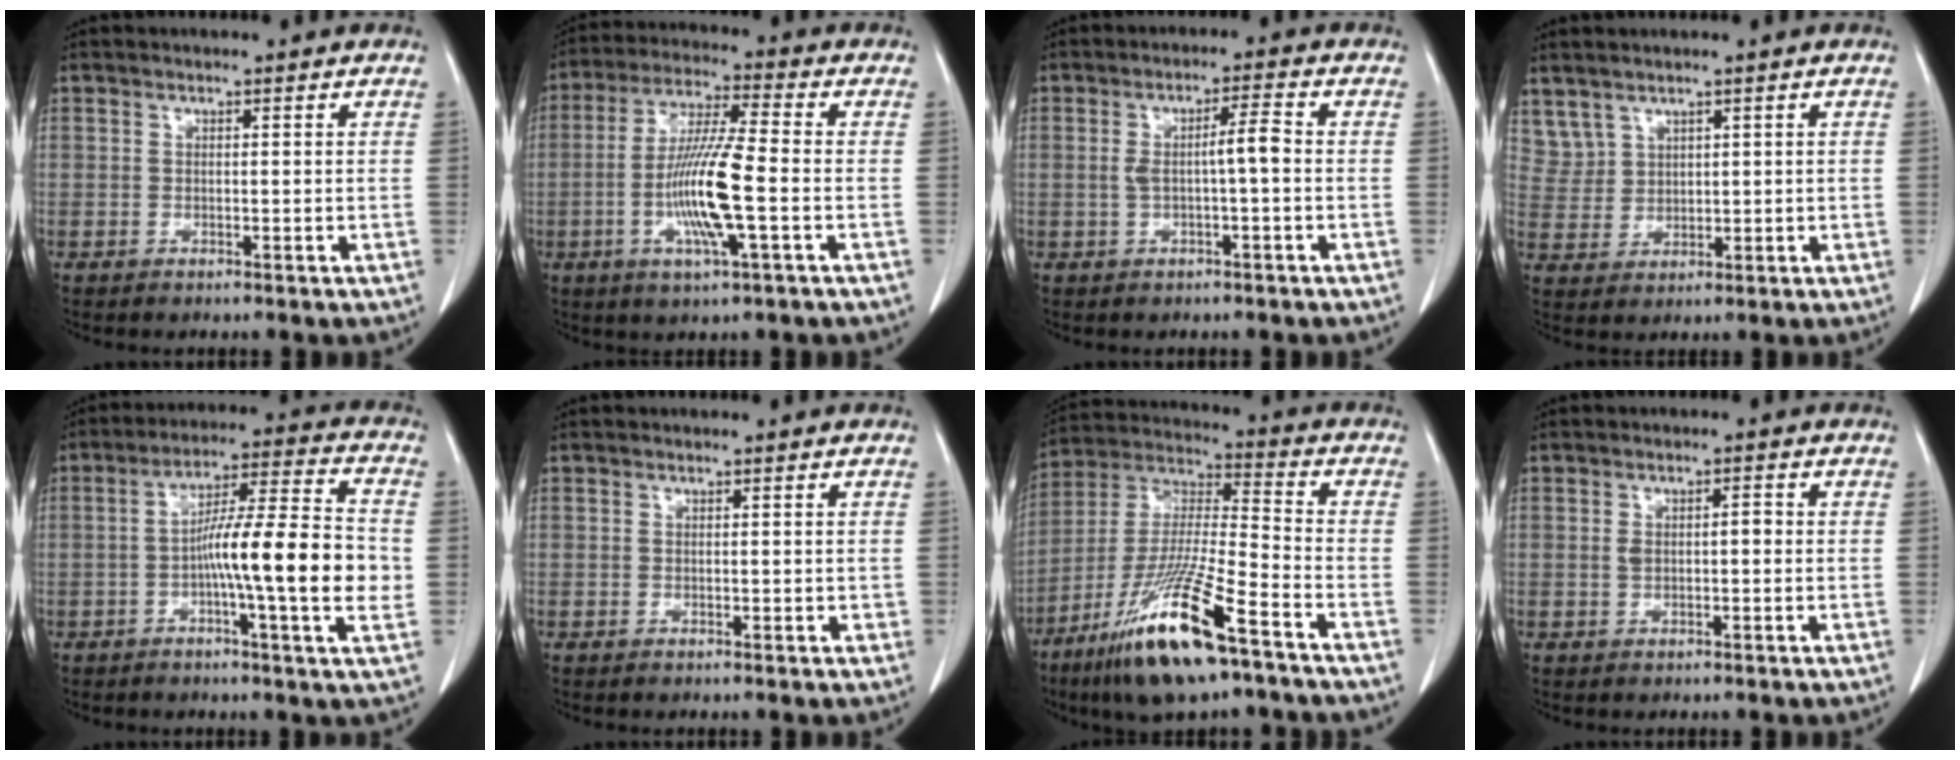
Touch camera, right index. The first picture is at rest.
{"total": 12.3, "force": [-2.8, 0.6, 12.0], "torque": [-0.235, -0.009, -0.058]}
{"total": 4.3, "force": [-0.2, 0.3, 4.3], "torque": [-0.076, 0.010, -0.003]}
{"total": 4.5, "force": [3.4, 2.9, 0.2], "torque": [-0.002, 0.004, 0.080]}
{"total": 15.1, "force": [-2.2, 0.3, 14.9], "torque": [-0.237, 0.005, -0.044]}
{"total": 0.7, "force": [0.2, 0.6, 0.3], "torque": [0.004, 0.002, 0.000]}
{"total": 18.4, "force": [-10.9, 1.7, 14.8], "torque": [-0.321, -0.043, -0.203]}
{"total": 2.6, "force": [0.1, 1.1, 2.4], "torque": [-0.045, 0.013, 0.004]}